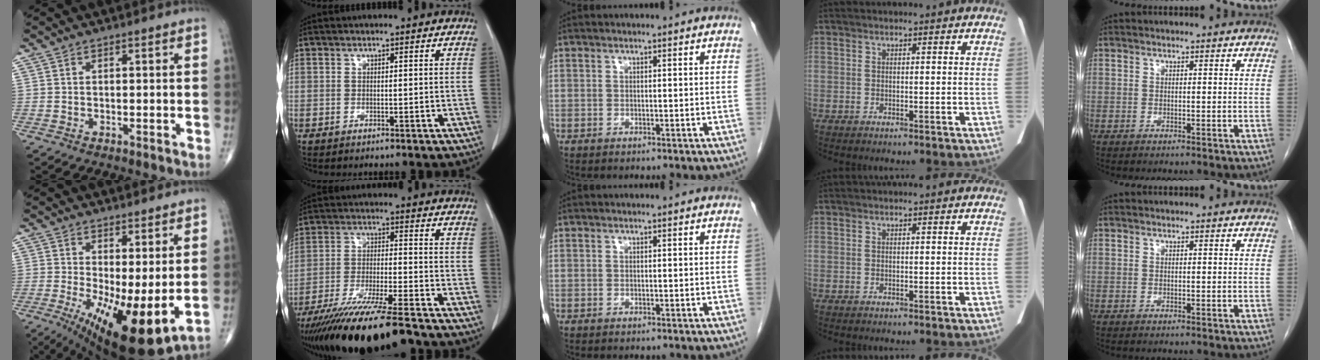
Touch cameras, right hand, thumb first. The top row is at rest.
{"thumb": {"total": 14.7, "force": [-1.2, 4.7, 13.9], "torque": [-0.236, -0.029, -0.002]}, "index": {"total": 18.3, "force": [-15.2, 1.1, 10.2], "torque": [-0.175, -0.041, -0.254]}}